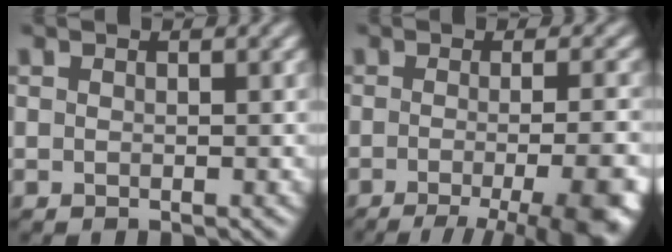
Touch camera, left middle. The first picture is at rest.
{"total": 10.3, "force": [-4.3, 3.5, 8.7], "torque": [-0.081, -0.009, -0.055]}